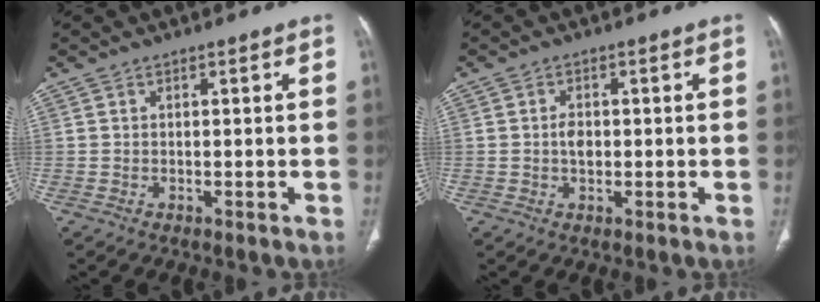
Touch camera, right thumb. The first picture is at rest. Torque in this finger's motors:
{"motor_torque": [0.38, 0.57, 0.37, -0.41, 0.05]}